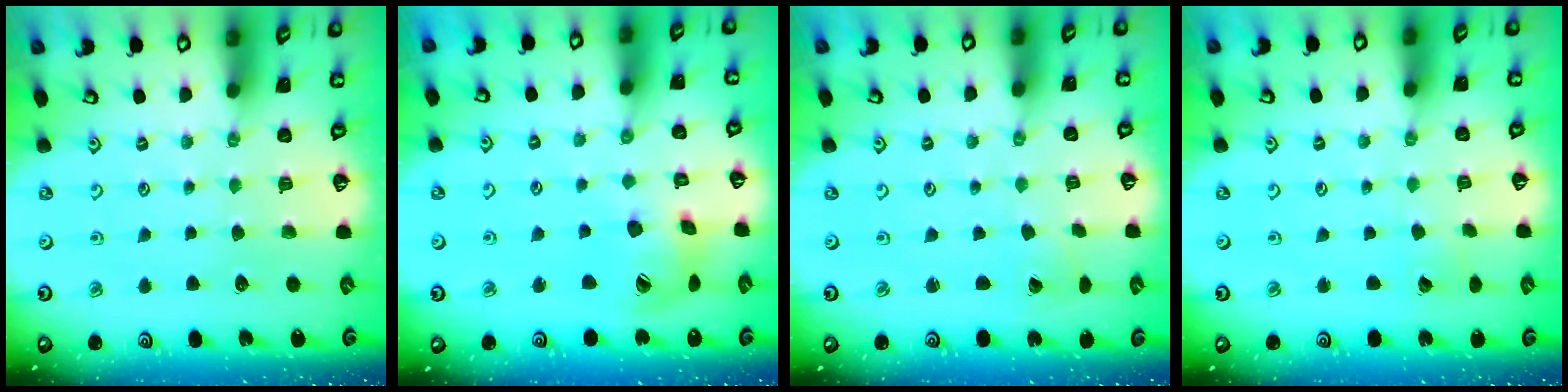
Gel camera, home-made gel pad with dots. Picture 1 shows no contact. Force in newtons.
{"total": 13.2, "press": 13.1, "slide": 1.7}
{"total": 1.0, "press": 1.0, "slide": 0.1}
{"total": 2.1, "press": 2.1, "slide": 0.2}